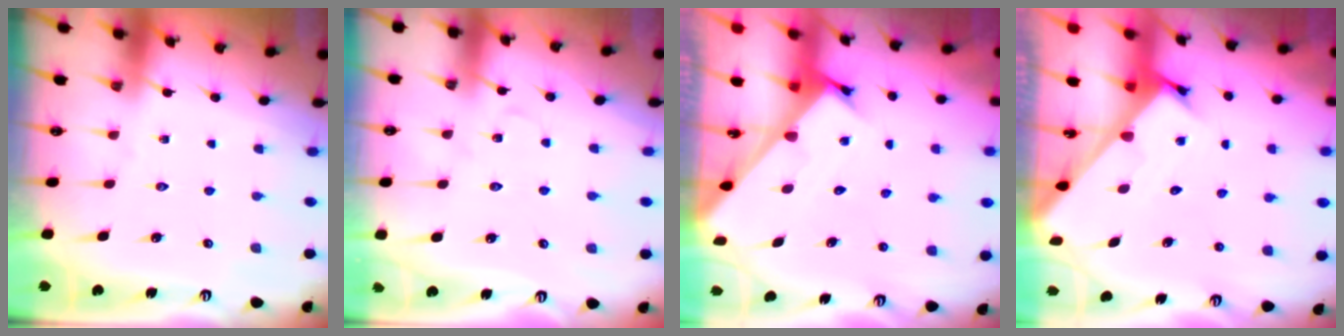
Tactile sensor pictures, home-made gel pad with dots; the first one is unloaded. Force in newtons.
{"total": 4.7, "press": 4.6, "slide": 0.6}
{"total": 2.4, "press": 2.4, "slide": 0.2}
{"total": 2.3, "press": 2.3, "slide": 0.2}